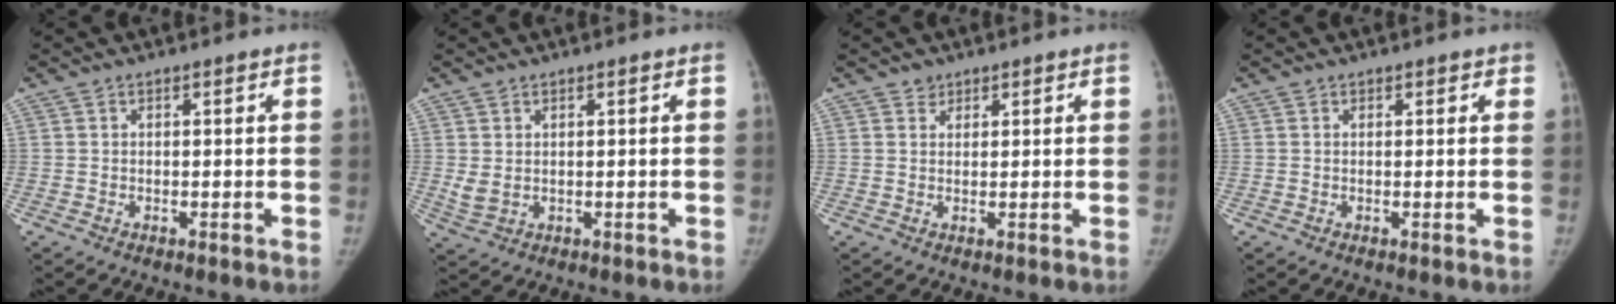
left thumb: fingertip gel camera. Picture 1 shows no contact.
{"total": 2.5, "force": [0.4, 1.6, 1.8], "torque": [-0.038, -0.003, 0.013]}
{"total": 1.5, "force": [1.0, 1.1, 0.1], "torque": [0.017, -0.006, 0.012]}
{"total": 0.7, "force": [0.5, 0.4, 0.2], "torque": [0.006, -0.002, 0.002]}